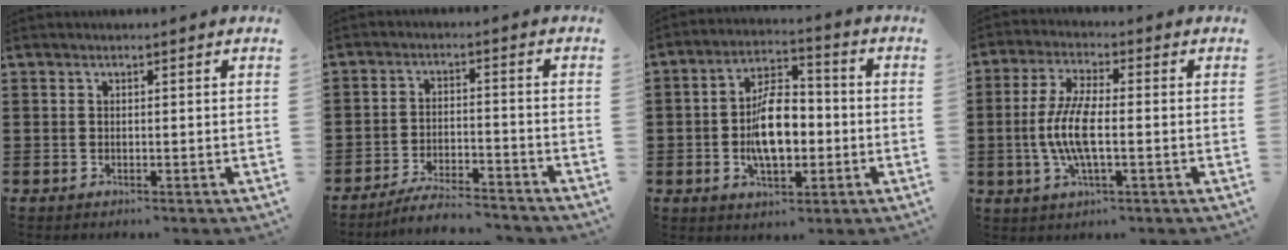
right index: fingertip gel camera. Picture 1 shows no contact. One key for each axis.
{"total": 5.2, "fx": -5.0, "fy": 0.1, "fz": 1.6, "tx": -0.034, "ty": -0.003, "tz": -0.098}
{"total": 9.8, "fx": -1.4, "fy": 5.1, "fz": 8.3, "tx": -0.140, "ty": 0.003, "tz": -0.031}
{"total": 7.8, "fx": -1.2, "fy": 2.3, "fz": 7.4, "tx": -0.170, "ty": -0.014, "tz": -0.031}